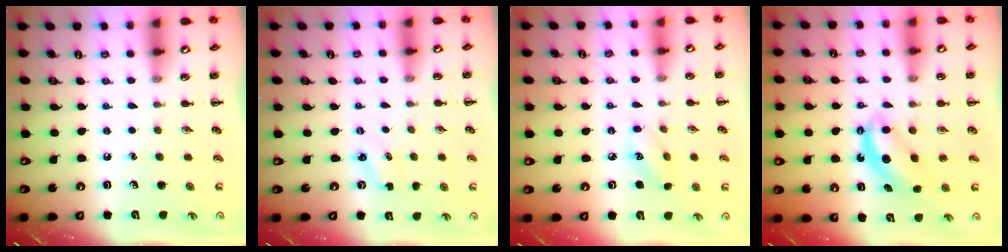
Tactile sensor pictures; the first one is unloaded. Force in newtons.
{"total": 1.6, "press": 1.5, "slide": 0.5}
{"total": 5.8, "press": 5.7, "slide": 1.2}
{"total": 6.7, "press": 6.6, "slide": 1.1}